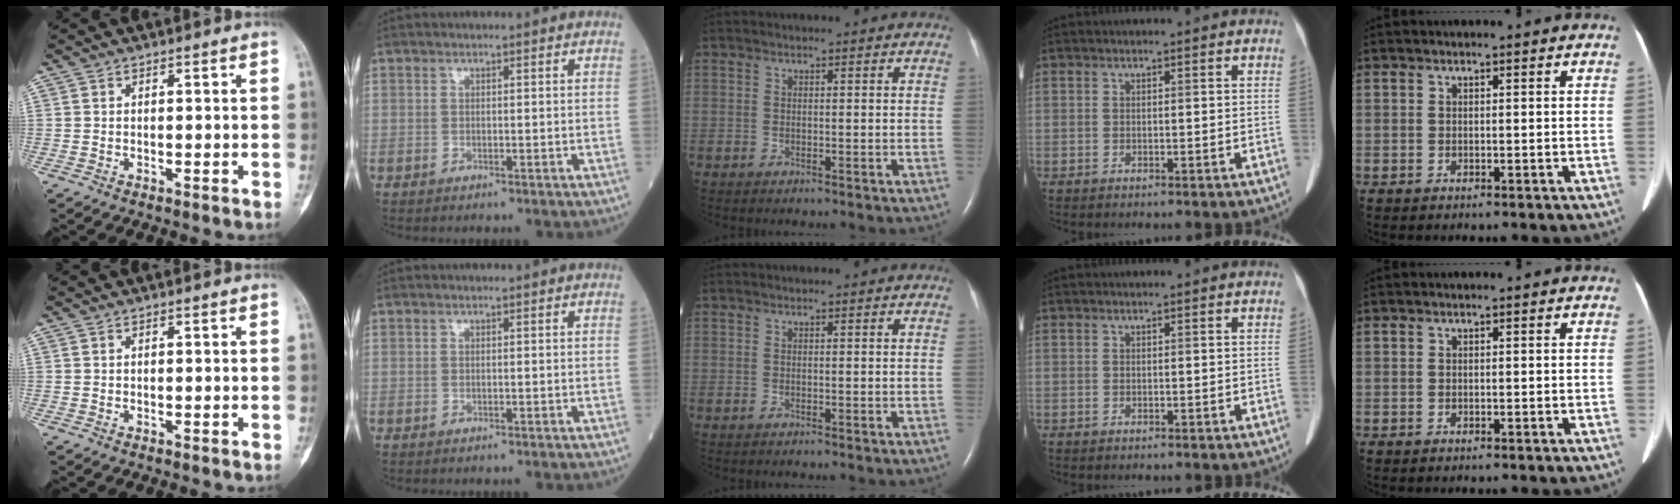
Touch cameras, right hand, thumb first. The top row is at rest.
{}